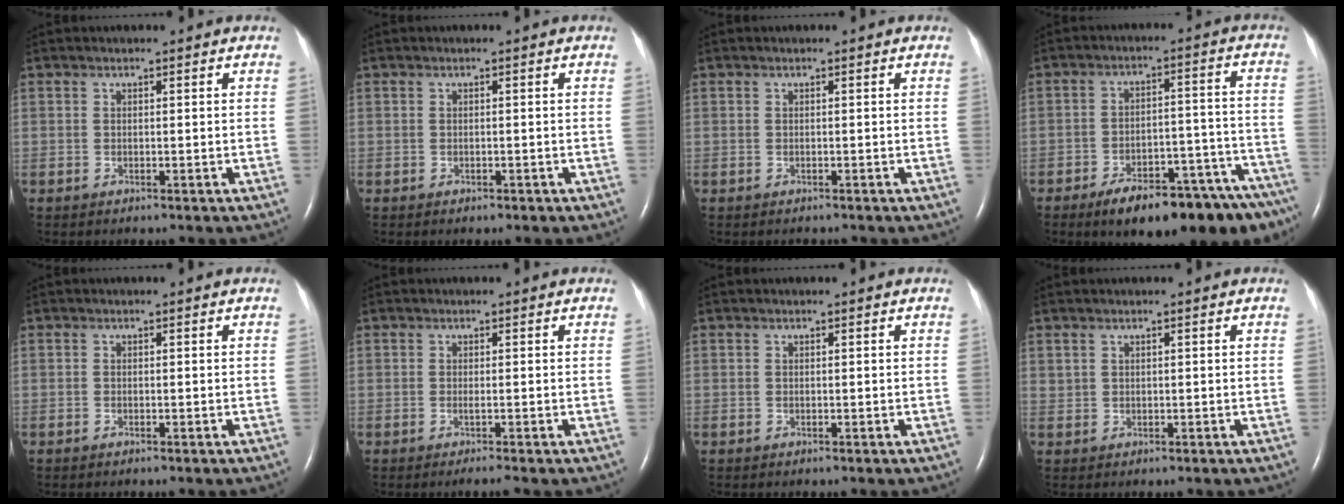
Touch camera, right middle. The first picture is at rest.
{"total": 0.8, "force": [-0.5, 0.4, 0.4], "torque": [-0.010, -0.001, -0.004]}
{"total": 0.5, "force": [-0.5, 0.1, 0.0], "torque": [-0.008, -0.002, -0.008]}
{"total": 18.4, "force": [-14.5, 3.9, 10.7], "torque": [-0.078, 0.034, -0.200]}
{"total": 0.0}
{"total": 1.3, "force": [-0.9, -0.7, 0.7], "torque": [-0.009, 0.001, -0.019]}
{"total": 0.0}
{"total": 0.7, "force": [0.5, 0.5, 0.1], "torque": [0.004, 0.007, 0.011]}